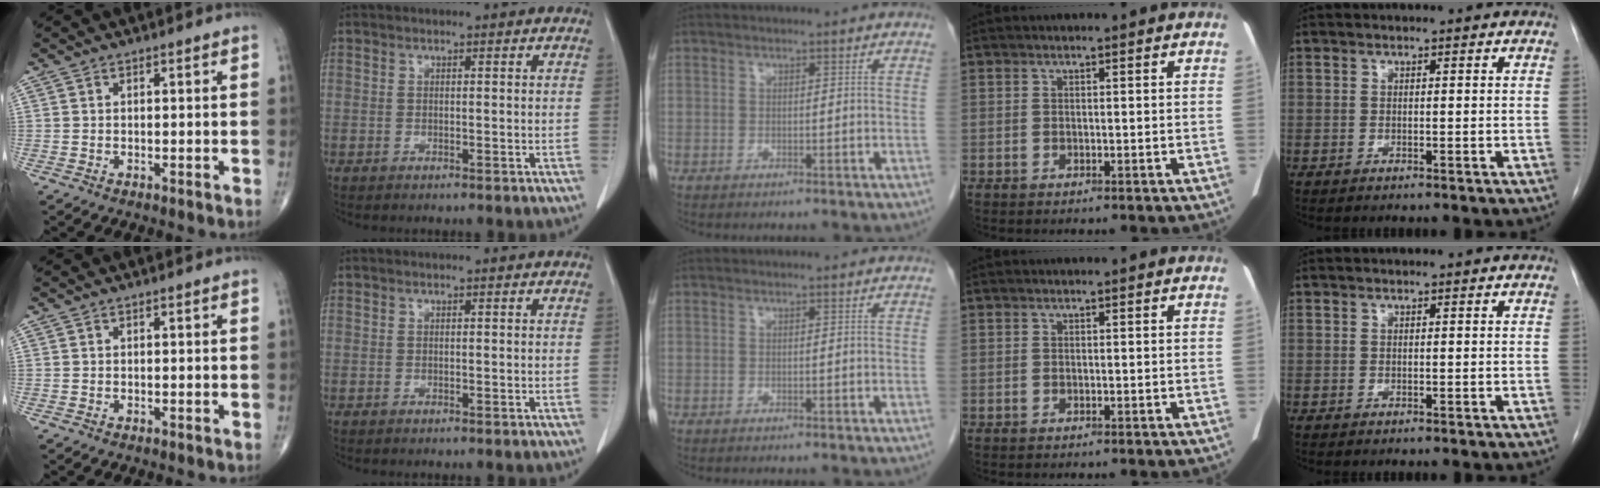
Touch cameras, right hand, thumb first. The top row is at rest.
{}